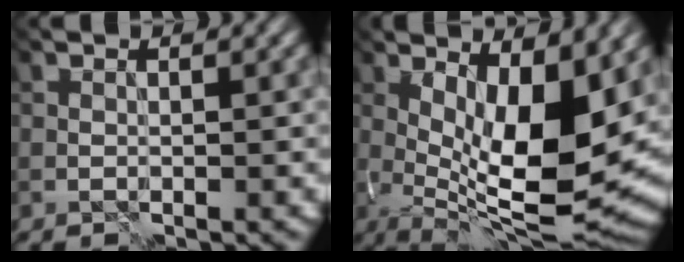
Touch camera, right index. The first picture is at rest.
{"total": 11.3, "force": [0.9, 3.9, 10.6], "torque": [-0.167, -0.024, 0.017]}